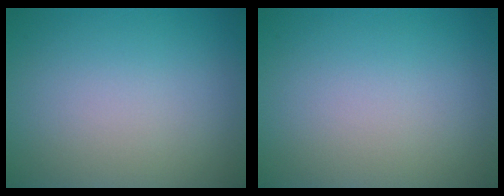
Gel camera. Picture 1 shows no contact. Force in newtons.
{"total": 0.0}